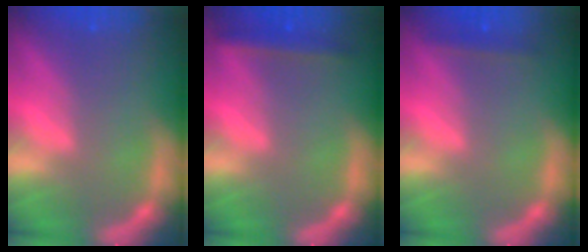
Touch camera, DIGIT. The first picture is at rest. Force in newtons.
{"total": 2.4}
{"total": 1.4}